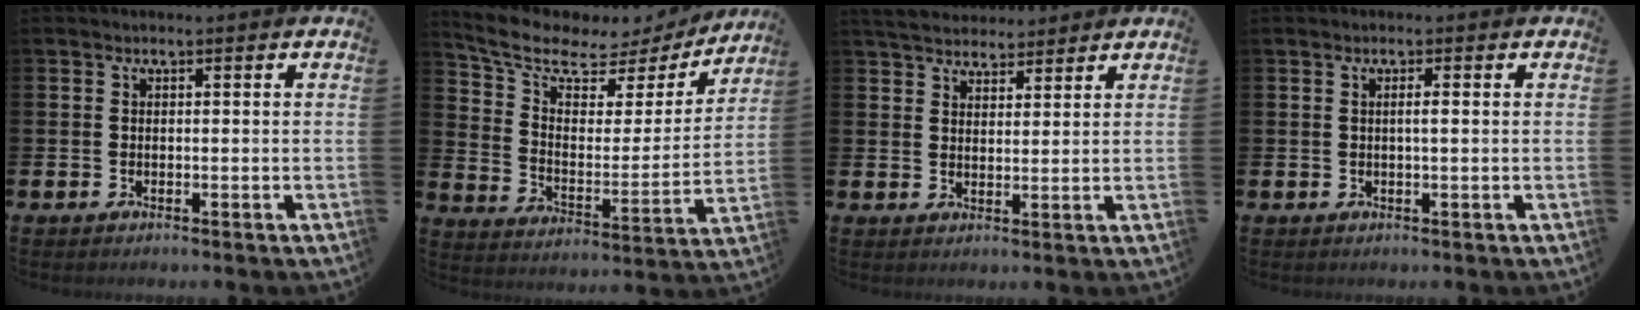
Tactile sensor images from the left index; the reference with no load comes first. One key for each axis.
{"total": 8.4, "fx": 6.9, "fy": 3.8, "fz": 3.1, "tx": -0.104, "ty": -0.043, "tz": 0.116}
{"total": 4.5, "fx": 4.3, "fy": 1.1, "fz": 0.4, "tx": -0.021, "ty": -0.017, "tz": 0.079}
{"total": 0.9, "fx": 0.1, "fy": 0.0, "fz": 0.9, "tx": -0.022, "ty": 0.002, "tz": 0.002}